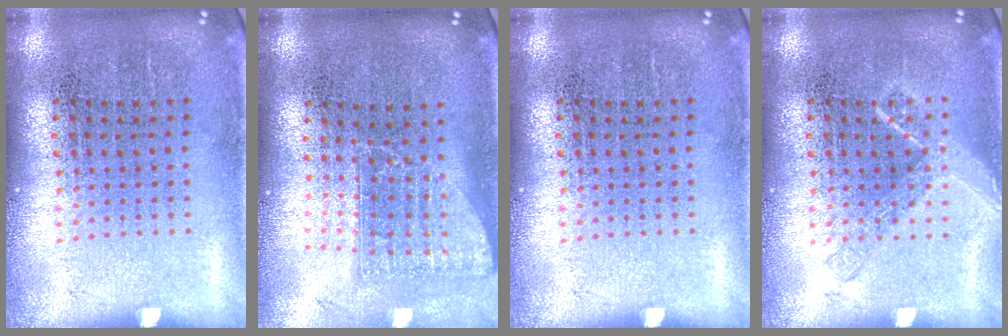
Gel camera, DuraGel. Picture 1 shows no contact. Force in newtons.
{"total": 1.7, "press": 1.2, "slide": 1.1}
{"total": 0.0}
{"total": 1.1, "press": 1.0, "slide": 0.2}